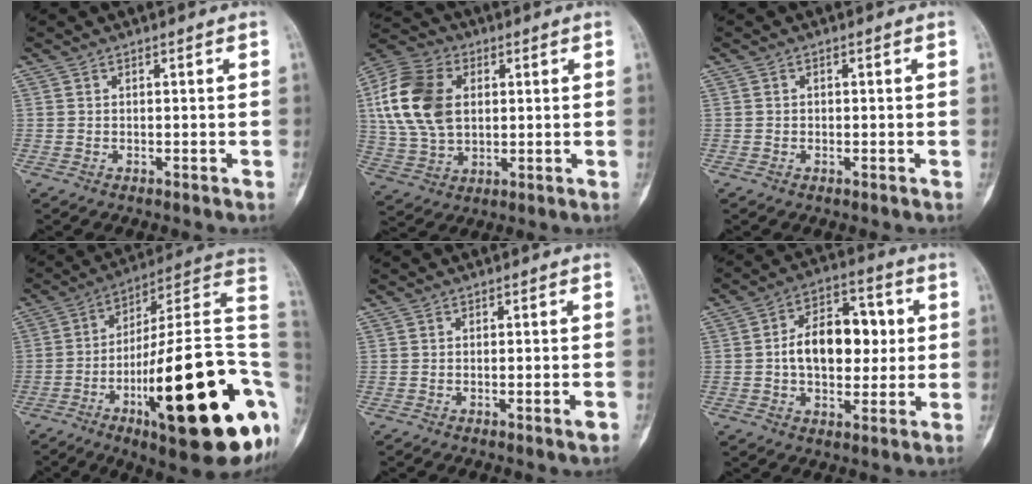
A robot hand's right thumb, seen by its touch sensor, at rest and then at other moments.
{"total": 16.8, "force": [3.2, 11.5, 11.9], "torque": [-0.227, 0.007, 0.059]}
{"total": 0.5, "force": [-0.1, 0.5, 0.0], "torque": [0.006, 0.004, -0.002]}
{"total": 33.0, "force": [-8.6, 8.5, 30.7], "torque": [-0.384, 0.041, -0.129]}
{"total": 2.4, "force": [-1.0, 0.2, 2.2], "torque": [-0.041, 0.003, -0.013]}
{"total": 14.4, "force": [0.8, 9.0, 11.1], "torque": [-0.137, 0.024, 0.008]}